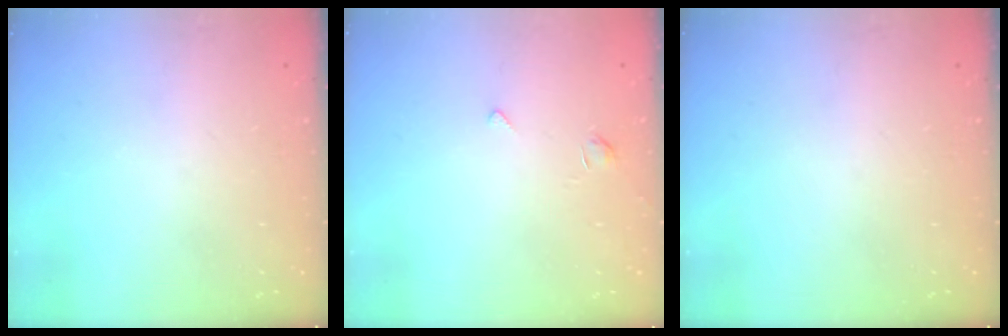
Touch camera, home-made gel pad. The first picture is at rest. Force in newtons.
{"total": 1.9, "press": 1.8, "slide": 0.4}
{"total": 0.0}